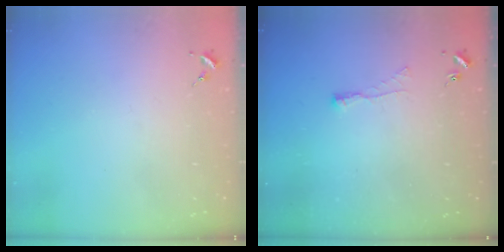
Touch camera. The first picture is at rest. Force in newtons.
{"total": 3.9, "press": 3.8, "slide": 0.7}